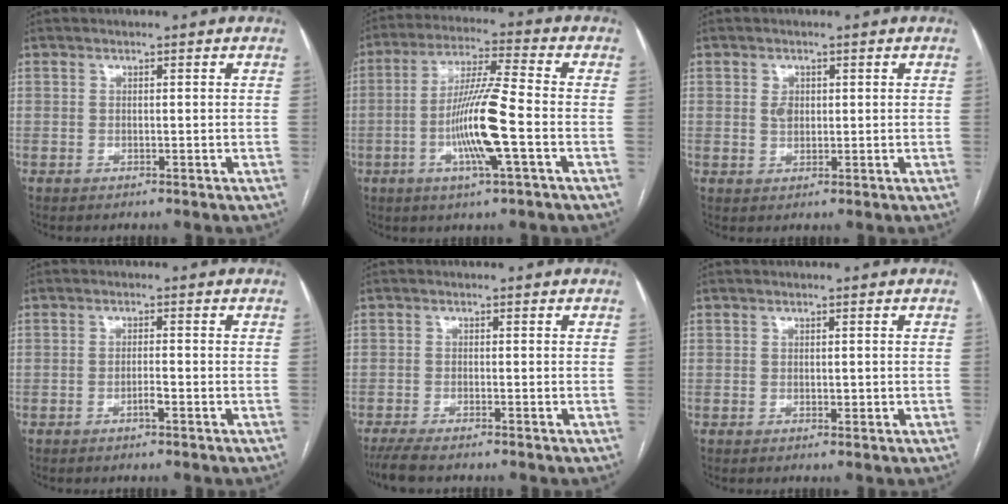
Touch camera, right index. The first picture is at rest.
{"total": 11.9, "force": [-3.1, 0.0, 11.5], "torque": [-0.224, -0.006, -0.064]}
{"total": 2.2, "force": [0.5, 1.7, 1.4], "torque": [-0.024, 0.002, 0.011]}
{"total": 1.8, "force": [-0.9, 0.2, 1.6], "torque": [-0.028, 0.000, -0.016]}
{"total": 4.3, "force": [-3.5, 0.5, 2.4], "torque": [-0.043, -0.010, -0.058]}
{"total": 0.9, "force": [0.0, 0.6, 0.8], "torque": [-0.008, -0.002, 0.001]}